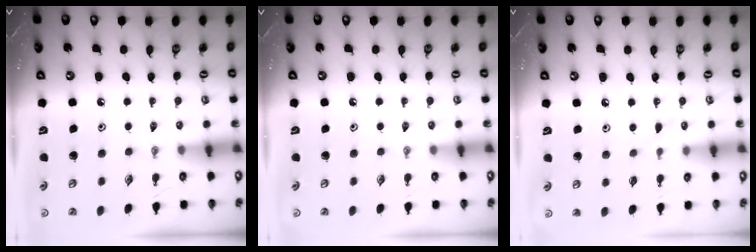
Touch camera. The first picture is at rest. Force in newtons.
{"total": 0.0}
{"total": 5.4, "press": 5.4, "slide": 0.6}